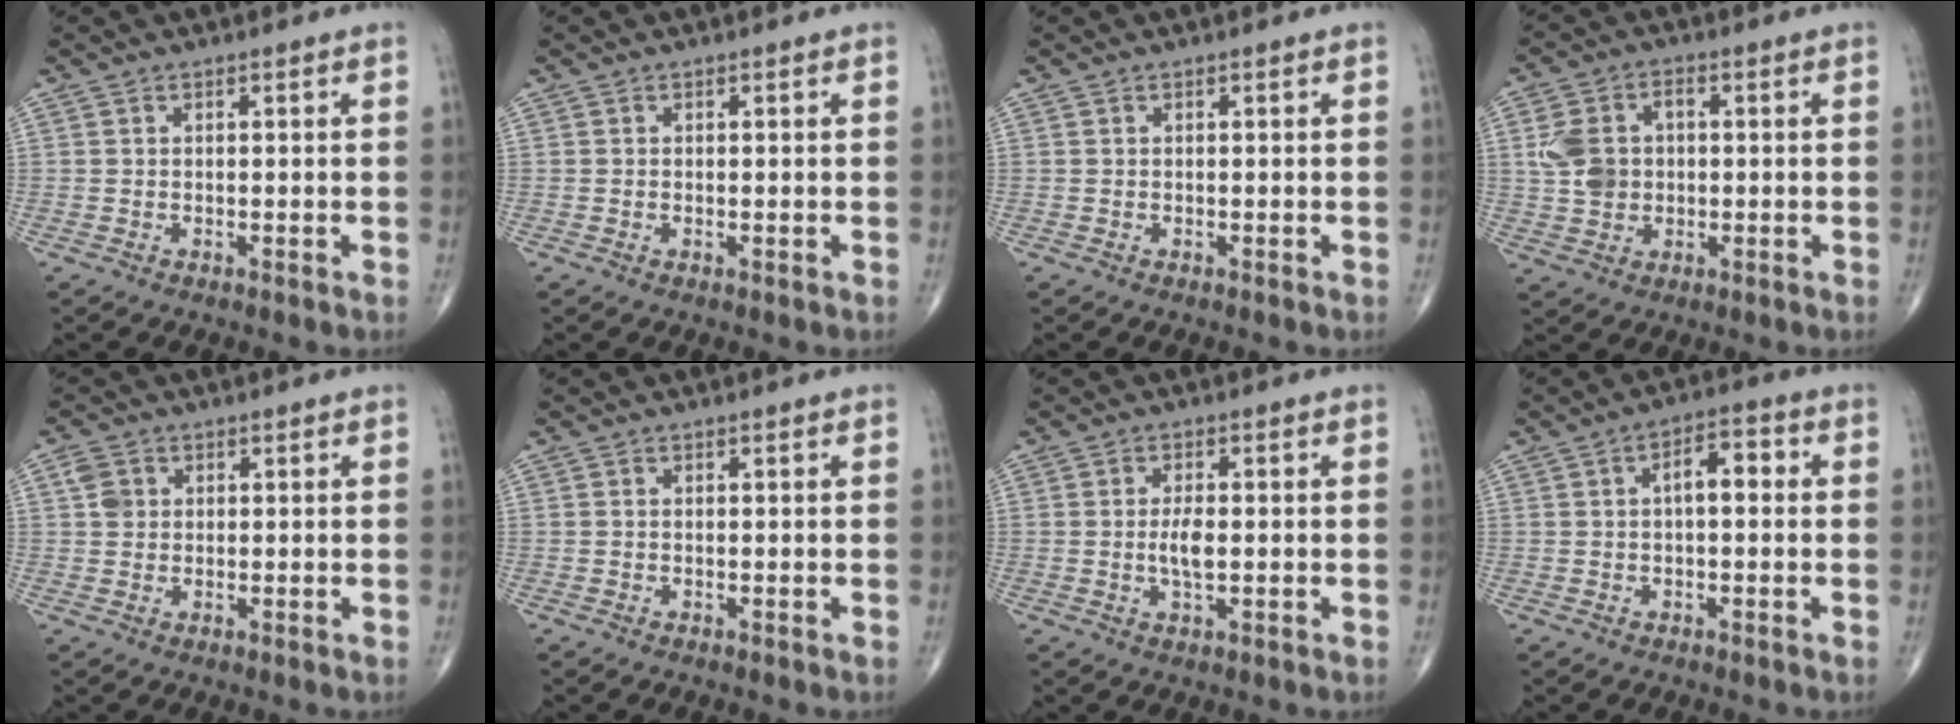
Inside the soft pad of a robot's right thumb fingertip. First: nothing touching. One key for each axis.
{"total": 0.0}
{"total": 0.0}
{"total": 7.8, "fx": 0.6, "fy": 6.0, "fz": 5.0, "tx": -0.085, "ty": 0.012, "tz": 0.012}
{"total": 3.0, "fx": 0.8, "fy": 2.6, "fz": 1.5, "tx": -0.017, "ty": 0.003, "tz": 0.014}
{"total": 0.0}
{"total": 4.0, "fx": -0.3, "fy": 1.6, "fz": 3.7, "tx": -0.071, "ty": -0.004, "tz": -0.006}
{"total": 5.6, "fx": 0.6, "fy": 2.7, "fz": 4.9, "tx": -0.064, "ty": 0.020, "tz": -0.001}